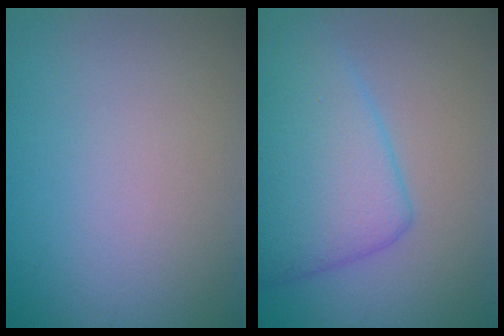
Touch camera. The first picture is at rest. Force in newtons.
{"total": 7.4, "press": 7.4, "slide": 0.1}